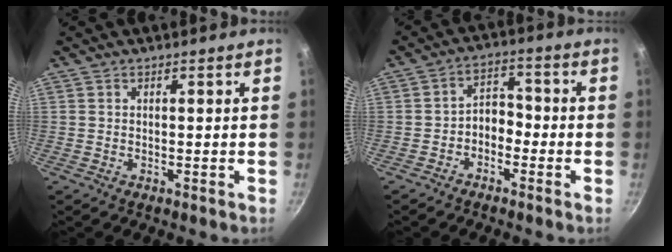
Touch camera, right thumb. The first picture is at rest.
{"total": 4.7, "force": [-2.1, 3.2, 2.6], "torque": [-0.017, 0.034, -0.042]}